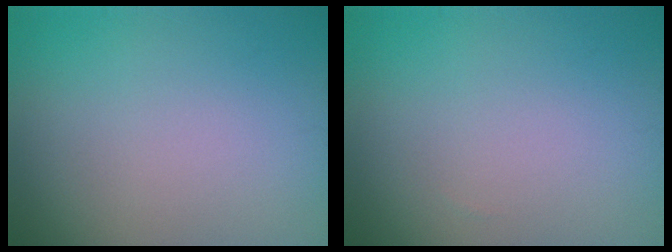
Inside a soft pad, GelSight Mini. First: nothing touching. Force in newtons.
{"total": 0.0}